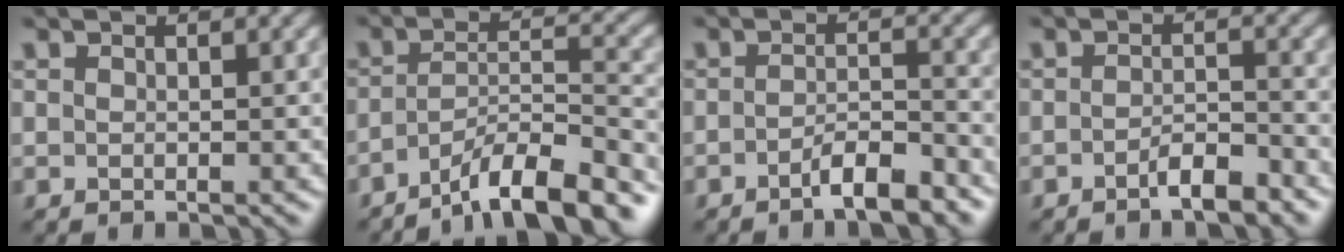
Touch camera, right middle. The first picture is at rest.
{"total": 9.1, "force": [-6.6, 2.0, 5.9], "torque": [-0.084, 0.009, -0.116]}
{"total": 3.7, "force": [-2.4, 0.8, 2.6], "torque": [-0.043, 0.004, -0.045]}
{"total": 2.7, "force": [-1.8, 0.7, 2.0], "torque": [-0.032, 0.005, -0.033]}